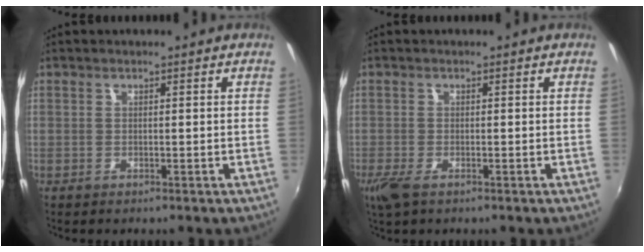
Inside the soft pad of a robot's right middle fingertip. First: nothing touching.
{"total": 3.3, "force": [-1.9, 1.2, 2.4], "torque": [-0.052, -0.012, -0.036]}